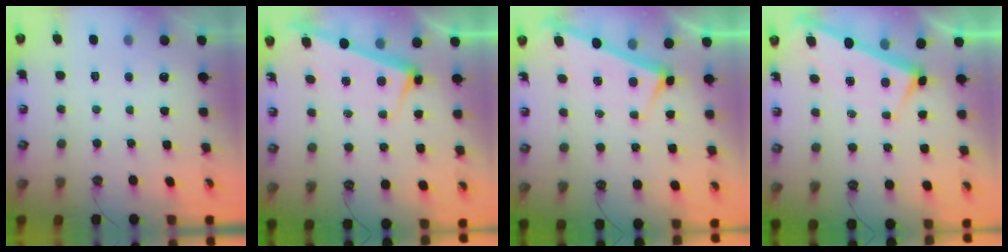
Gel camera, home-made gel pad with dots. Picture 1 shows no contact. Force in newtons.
{"total": 2.6, "press": 2.5, "slide": 0.7}
{"total": 3.0, "press": 3.0, "slide": 0.1}
{"total": 2.9, "press": 2.9, "slide": 0.0}